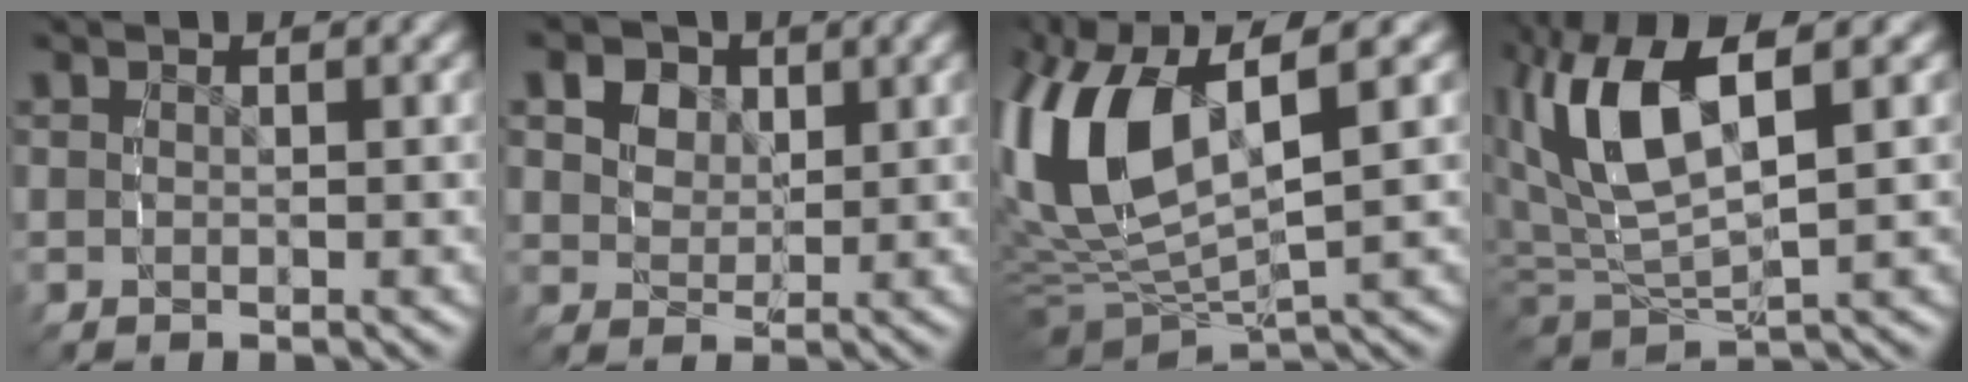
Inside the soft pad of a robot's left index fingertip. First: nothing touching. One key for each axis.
{"total": 4.9, "fx": 2.1, "fy": 4.0, "fz": 2.0, "tx": -0.039, "ty": -0.004, "tz": 0.035}
{"total": 10.6, "fx": 1.3, "fy": 6.6, "fz": 8.1, "tx": -0.201, "ty": -0.012, "tz": 0.033}
{"total": 7.8, "fx": 2.0, "fy": 4.2, "fz": 6.2, "tx": -0.152, "ty": 0.002, "tz": 0.039}